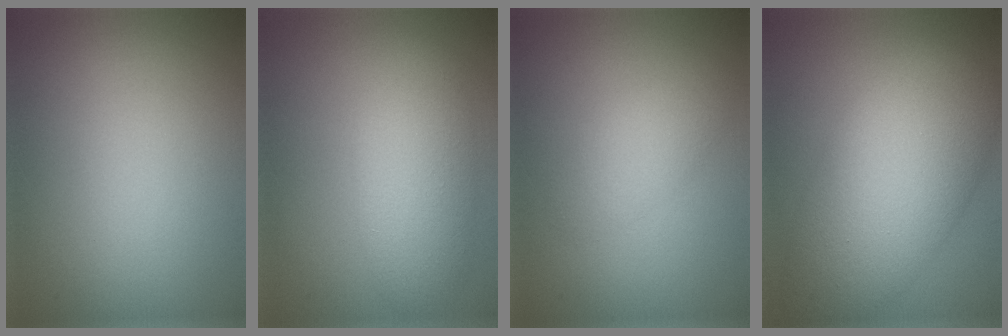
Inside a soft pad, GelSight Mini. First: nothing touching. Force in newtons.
{"total": 4.9, "press": 4.8, "slide": 0.4}
{"total": 2.1, "press": 2.1, "slide": 0.0}
{"total": 10.3, "press": 10.2, "slide": 0.5}